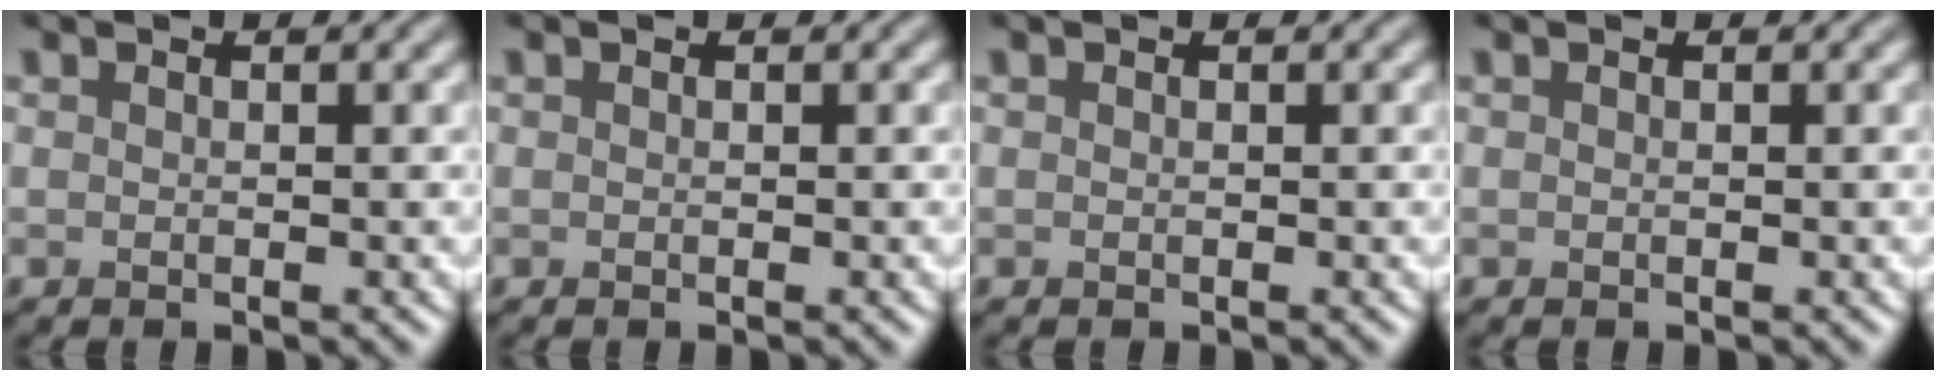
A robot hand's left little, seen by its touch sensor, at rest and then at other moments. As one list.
[{"total": 0.0}, {"total": 0.0}, {"total": 0.0}]